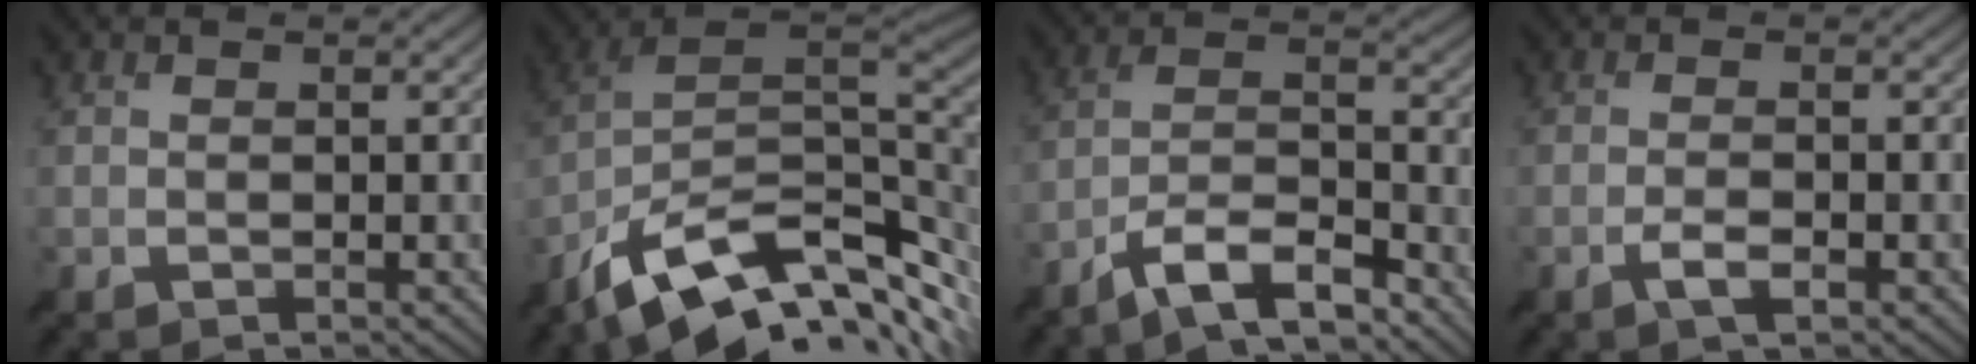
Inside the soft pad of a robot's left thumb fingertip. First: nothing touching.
{"total": 14.1, "force": [-6.0, 6.7, 10.8], "torque": [-0.226, -0.001, -0.107]}
{"total": 9.8, "force": [-7.4, 2.4, 5.9], "torque": [-0.100, 0.009, -0.142]}
{"total": 2.3, "force": [-1.2, 0.6, 1.9], "torque": [-0.033, 0.005, -0.025]}